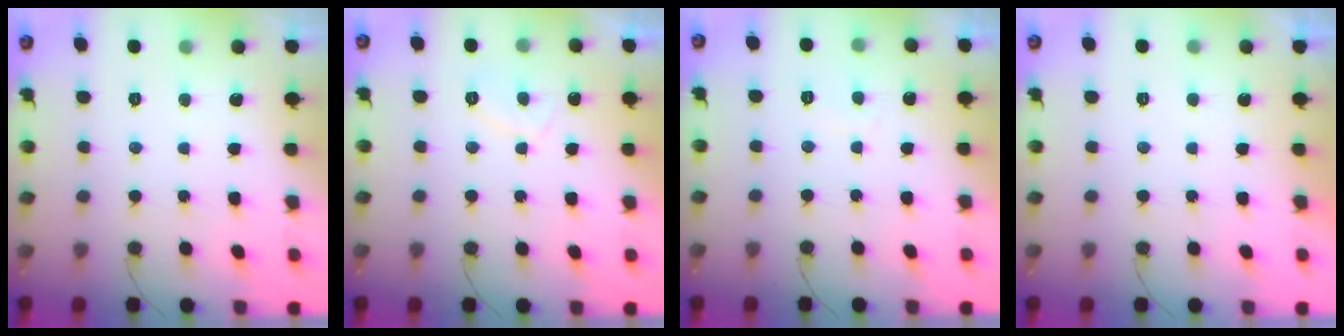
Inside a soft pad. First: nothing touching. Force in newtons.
{"total": 3.0, "press": 2.9, "slide": 0.8}
{"total": 1.9, "press": 1.8, "slide": 0.6}
{"total": 2.1, "press": 2.1, "slide": 0.4}